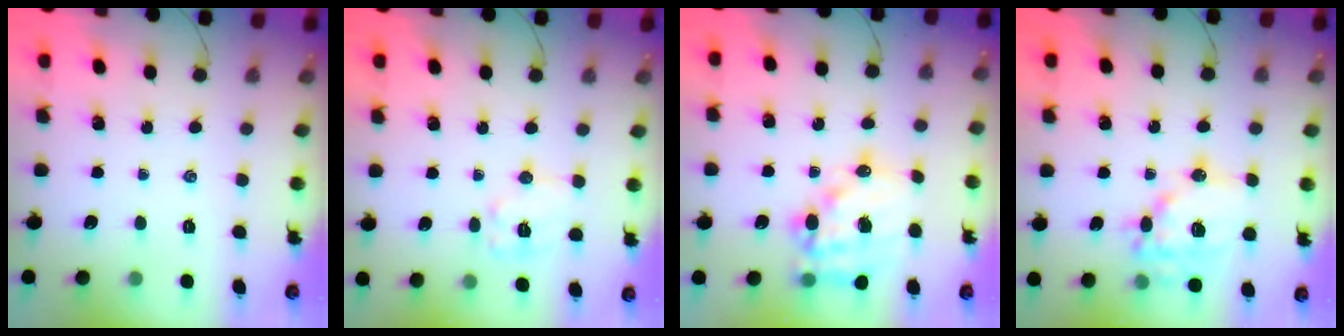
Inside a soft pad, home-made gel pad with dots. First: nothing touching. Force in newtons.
{"total": 7.8, "press": 7.8, "slide": 0.2}
{"total": 16.2, "press": 15.8, "slide": 3.5}
{"total": 15.4, "press": 15.2, "slide": 2.5}